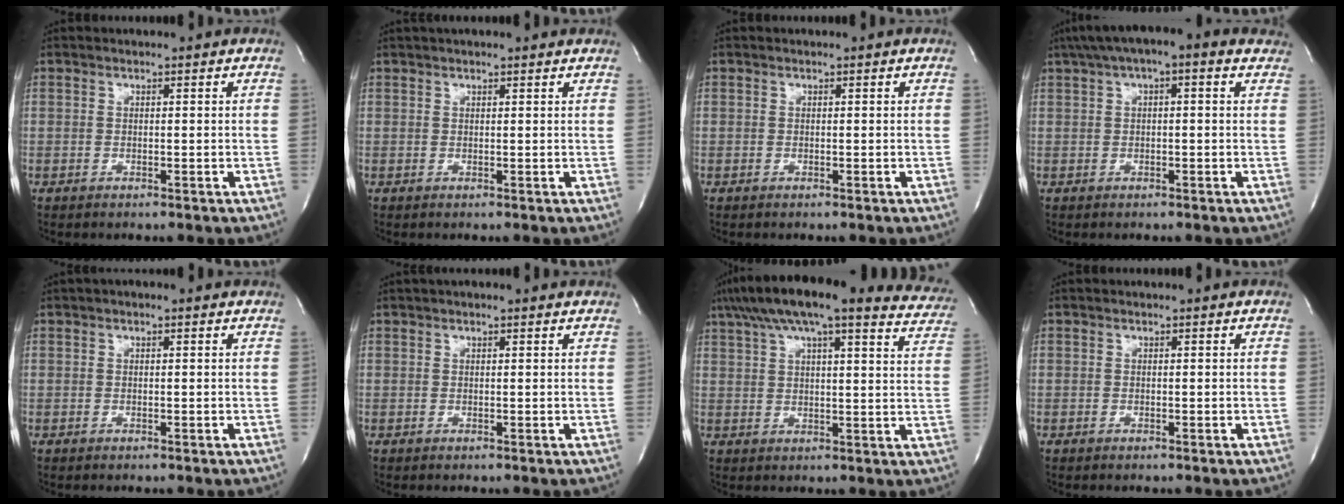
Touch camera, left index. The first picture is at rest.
{"total": 5.3, "force": [4.7, 0.7, 2.2], "torque": [-0.032, 0.032, 0.057]}
{"total": 0.0}
{"total": 9.0, "force": [5.6, 2.4, 6.6], "torque": [-0.106, 0.050, 0.074]}
{"total": 0.9, "force": [0.5, 0.3, 0.6], "torque": [-0.016, 0.012, 0.006]}
{"total": 2.8, "force": [2.4, 0.4, 1.4], "torque": [-0.021, 0.029, 0.031]}
{"total": 26.0, "force": [21.8, 5.4, 13.1], "torque": [-0.211, 0.010, 0.264]}
{"total": 0.0}